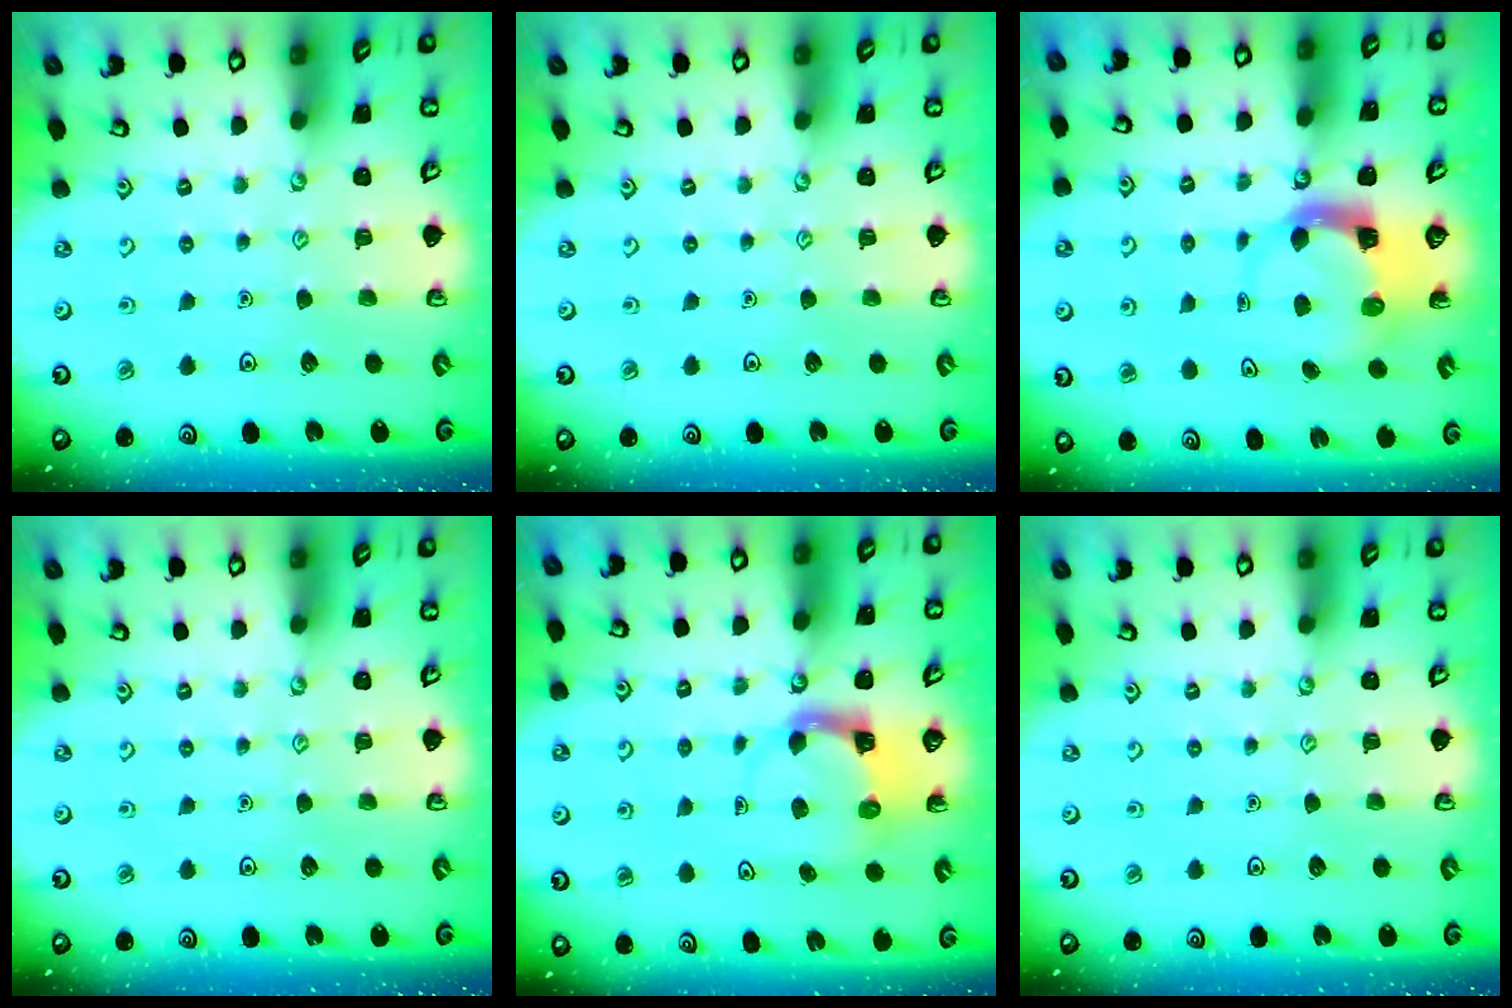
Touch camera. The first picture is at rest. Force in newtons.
{"total": 0.0}
{"total": 3.8, "press": 3.8, "slide": 0.6}
{"total": 0.0}
{"total": 4.0, "press": 3.9, "slide": 0.4}
{"total": 0.0}